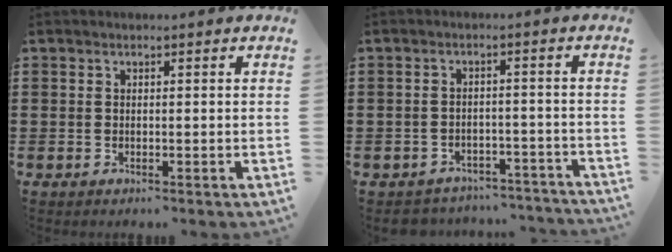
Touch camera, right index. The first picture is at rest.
{"total": 3.0, "force": [-2.9, 0.6, 0.2], "torque": [-0.010, 0.001, -0.062]}